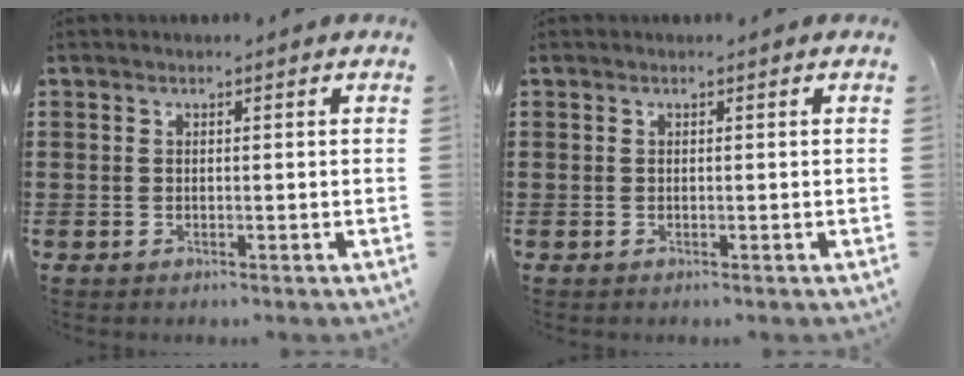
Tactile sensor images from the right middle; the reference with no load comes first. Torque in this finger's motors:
{"motor_torque": [-0.10, 0.10, 0.00, 0.00]}